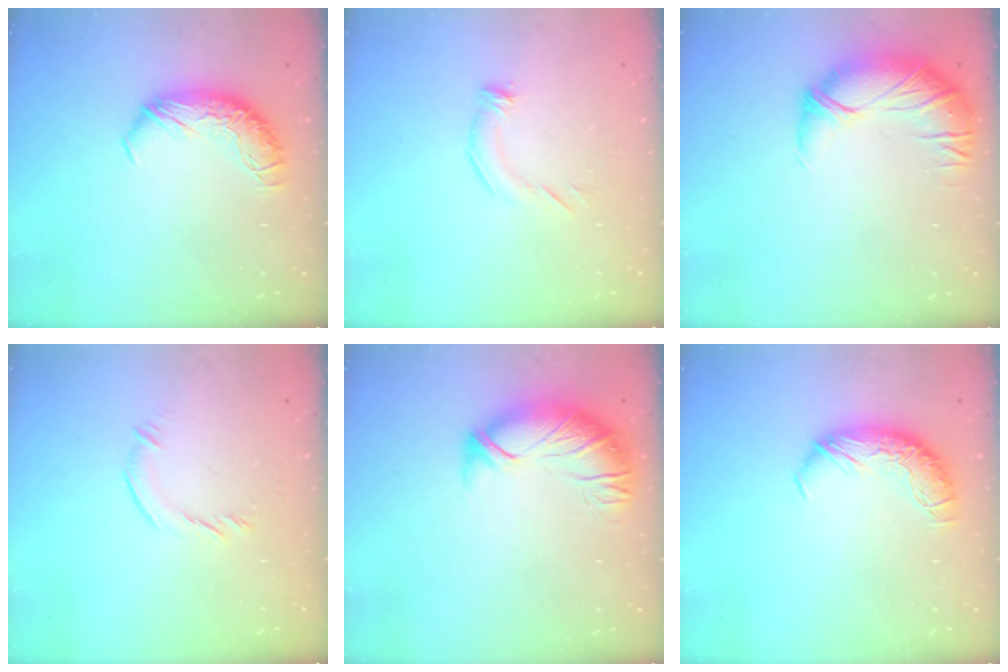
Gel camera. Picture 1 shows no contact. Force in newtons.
{"total": 4.0, "press": 3.9, "slide": 0.7}
{"total": 2.8, "press": 1.3, "slide": 2.4}
{"total": 4.6, "press": 4.5, "slide": 0.8}
{"total": 2.9, "press": 1.4, "slide": 2.5}
{"total": 0.0}